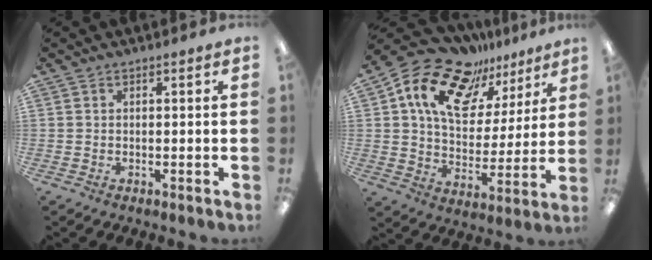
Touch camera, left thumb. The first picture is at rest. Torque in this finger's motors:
{"motor_torque": [1.45, 1.49, 1.39, -1.39, 0.17]}